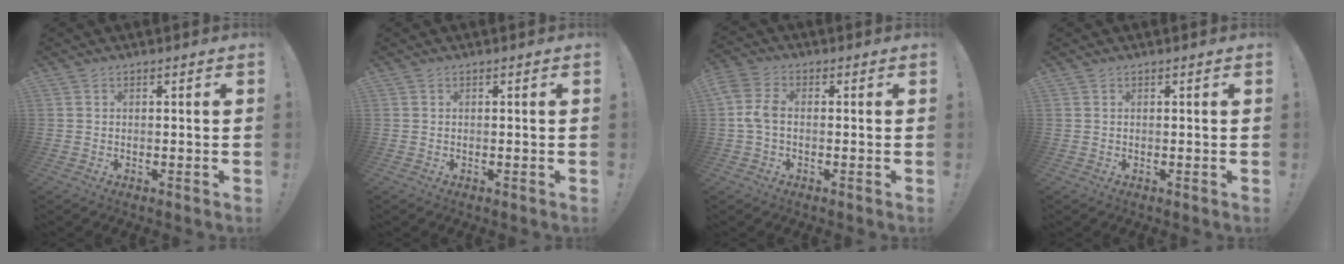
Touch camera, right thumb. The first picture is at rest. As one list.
[{"total": 0.0}, {"total": 6.4, "force": [-0.5, 4.0, 4.9], "torque": [-0.105, 0.003, -0.005]}, {"total": 0.0}]